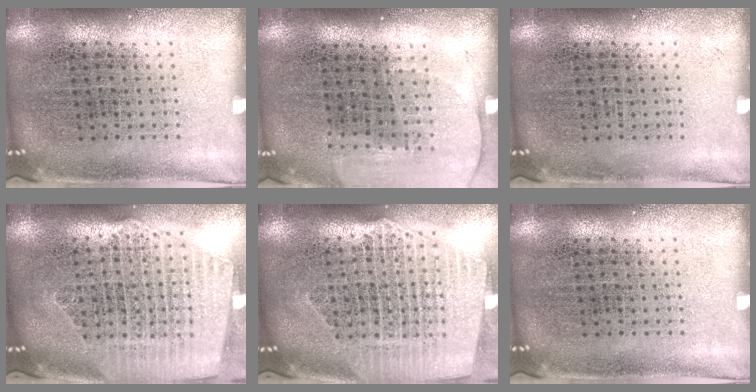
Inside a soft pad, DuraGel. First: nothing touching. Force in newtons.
{"total": 1.4, "press": 1.3, "slide": 0.5}
{"total": 0.0}
{"total": 2.4, "press": 2.2, "slide": 1.2}
{"total": 2.5, "press": 2.1, "slide": 1.3}
{"total": 0.0}